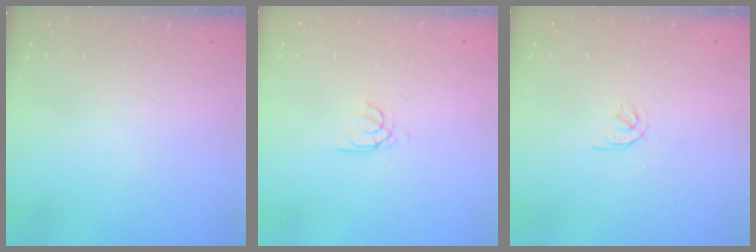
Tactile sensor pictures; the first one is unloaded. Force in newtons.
{"total": 2.6, "press": 2.6, "slide": 0.4}
{"total": 1.5, "press": 1.4, "slide": 0.5}